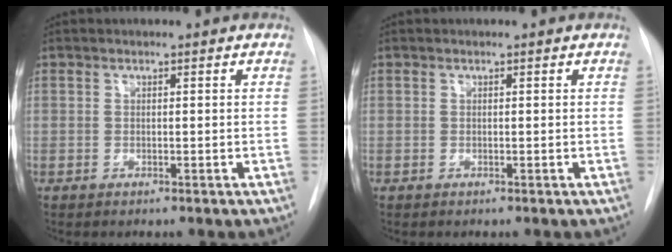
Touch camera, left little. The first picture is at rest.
{"total": 0.0}